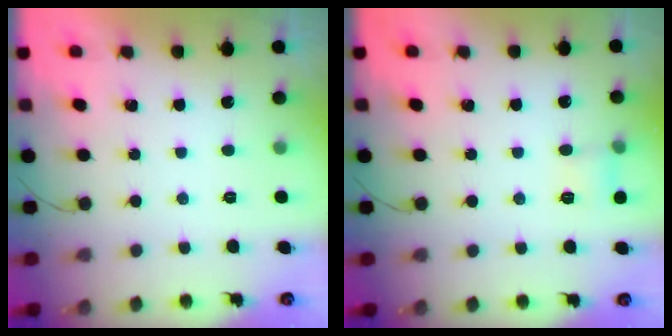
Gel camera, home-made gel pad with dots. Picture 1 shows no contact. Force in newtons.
{"total": 3.9, "press": 3.7, "slide": 1.3}